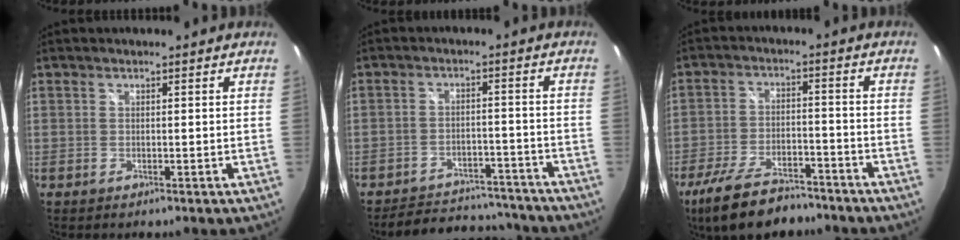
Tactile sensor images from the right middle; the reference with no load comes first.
{"total": 15.1, "force": [-13.5, 5.0, 4.4], "torque": [-0.097, 0.021, -0.169]}
{"total": 13.7, "force": [-10.6, 5.0, 7.1], "torque": [-0.160, -0.018, -0.183]}